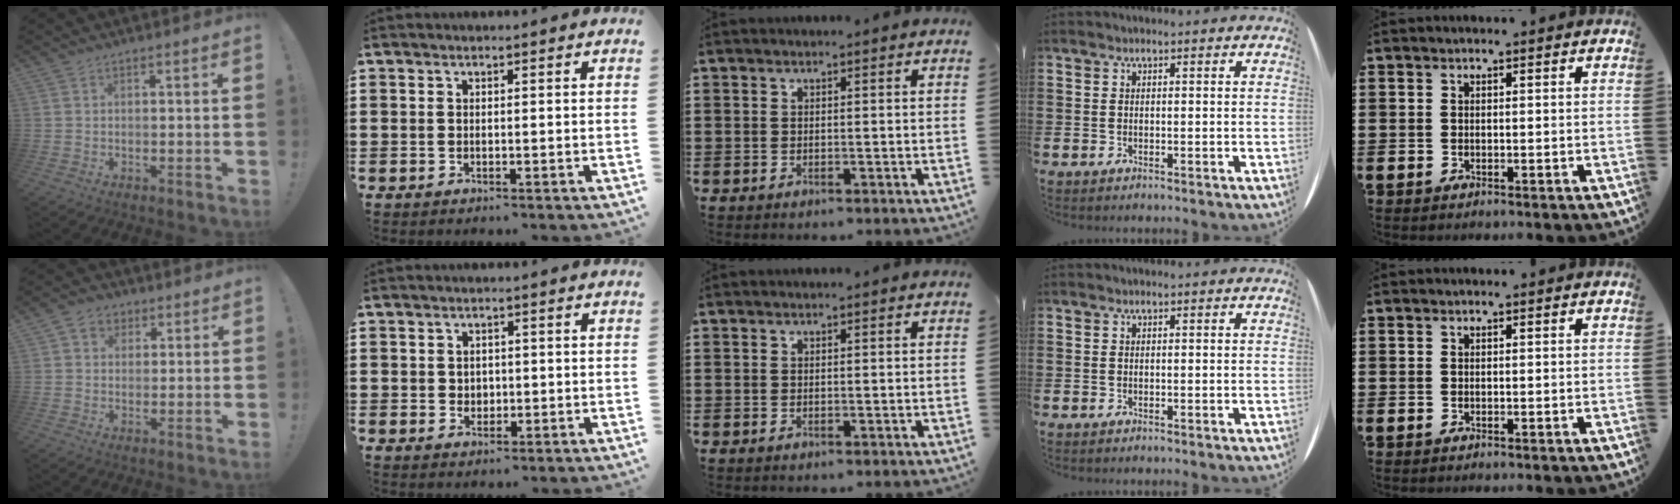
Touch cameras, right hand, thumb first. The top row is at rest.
{"thumb": {"total": 5.0, "force": [1.9, 4.2, 2.0], "torque": [-0.029, 0.001, 0.035]}, "index": {"total": 1.6, "force": [0.3, 1.6, 0.4], "torque": [-0.013, 0.010, 0.003]}}